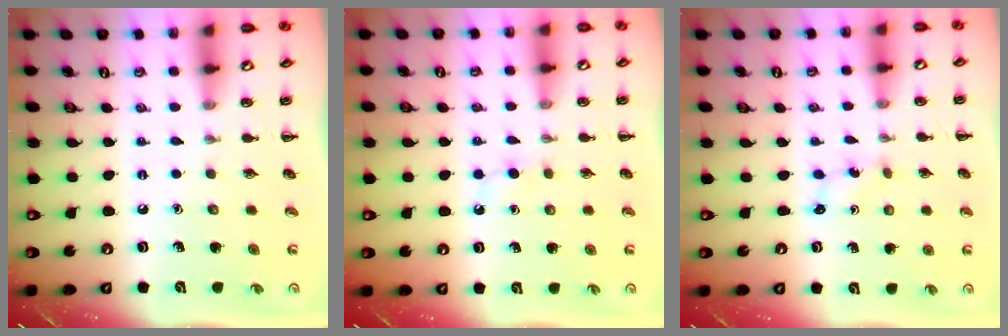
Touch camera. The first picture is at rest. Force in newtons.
{"total": 2.7, "press": 2.5, "slide": 1.0}
{"total": 1.0, "press": 0.9, "slide": 0.4}